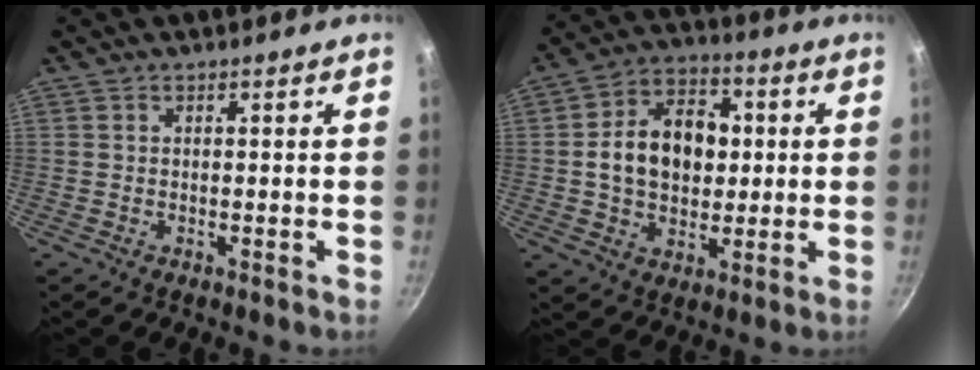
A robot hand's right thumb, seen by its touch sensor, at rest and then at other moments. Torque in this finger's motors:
{"motor_torque": [0.19, 0.19, 0.35, -0.28, 0.15]}